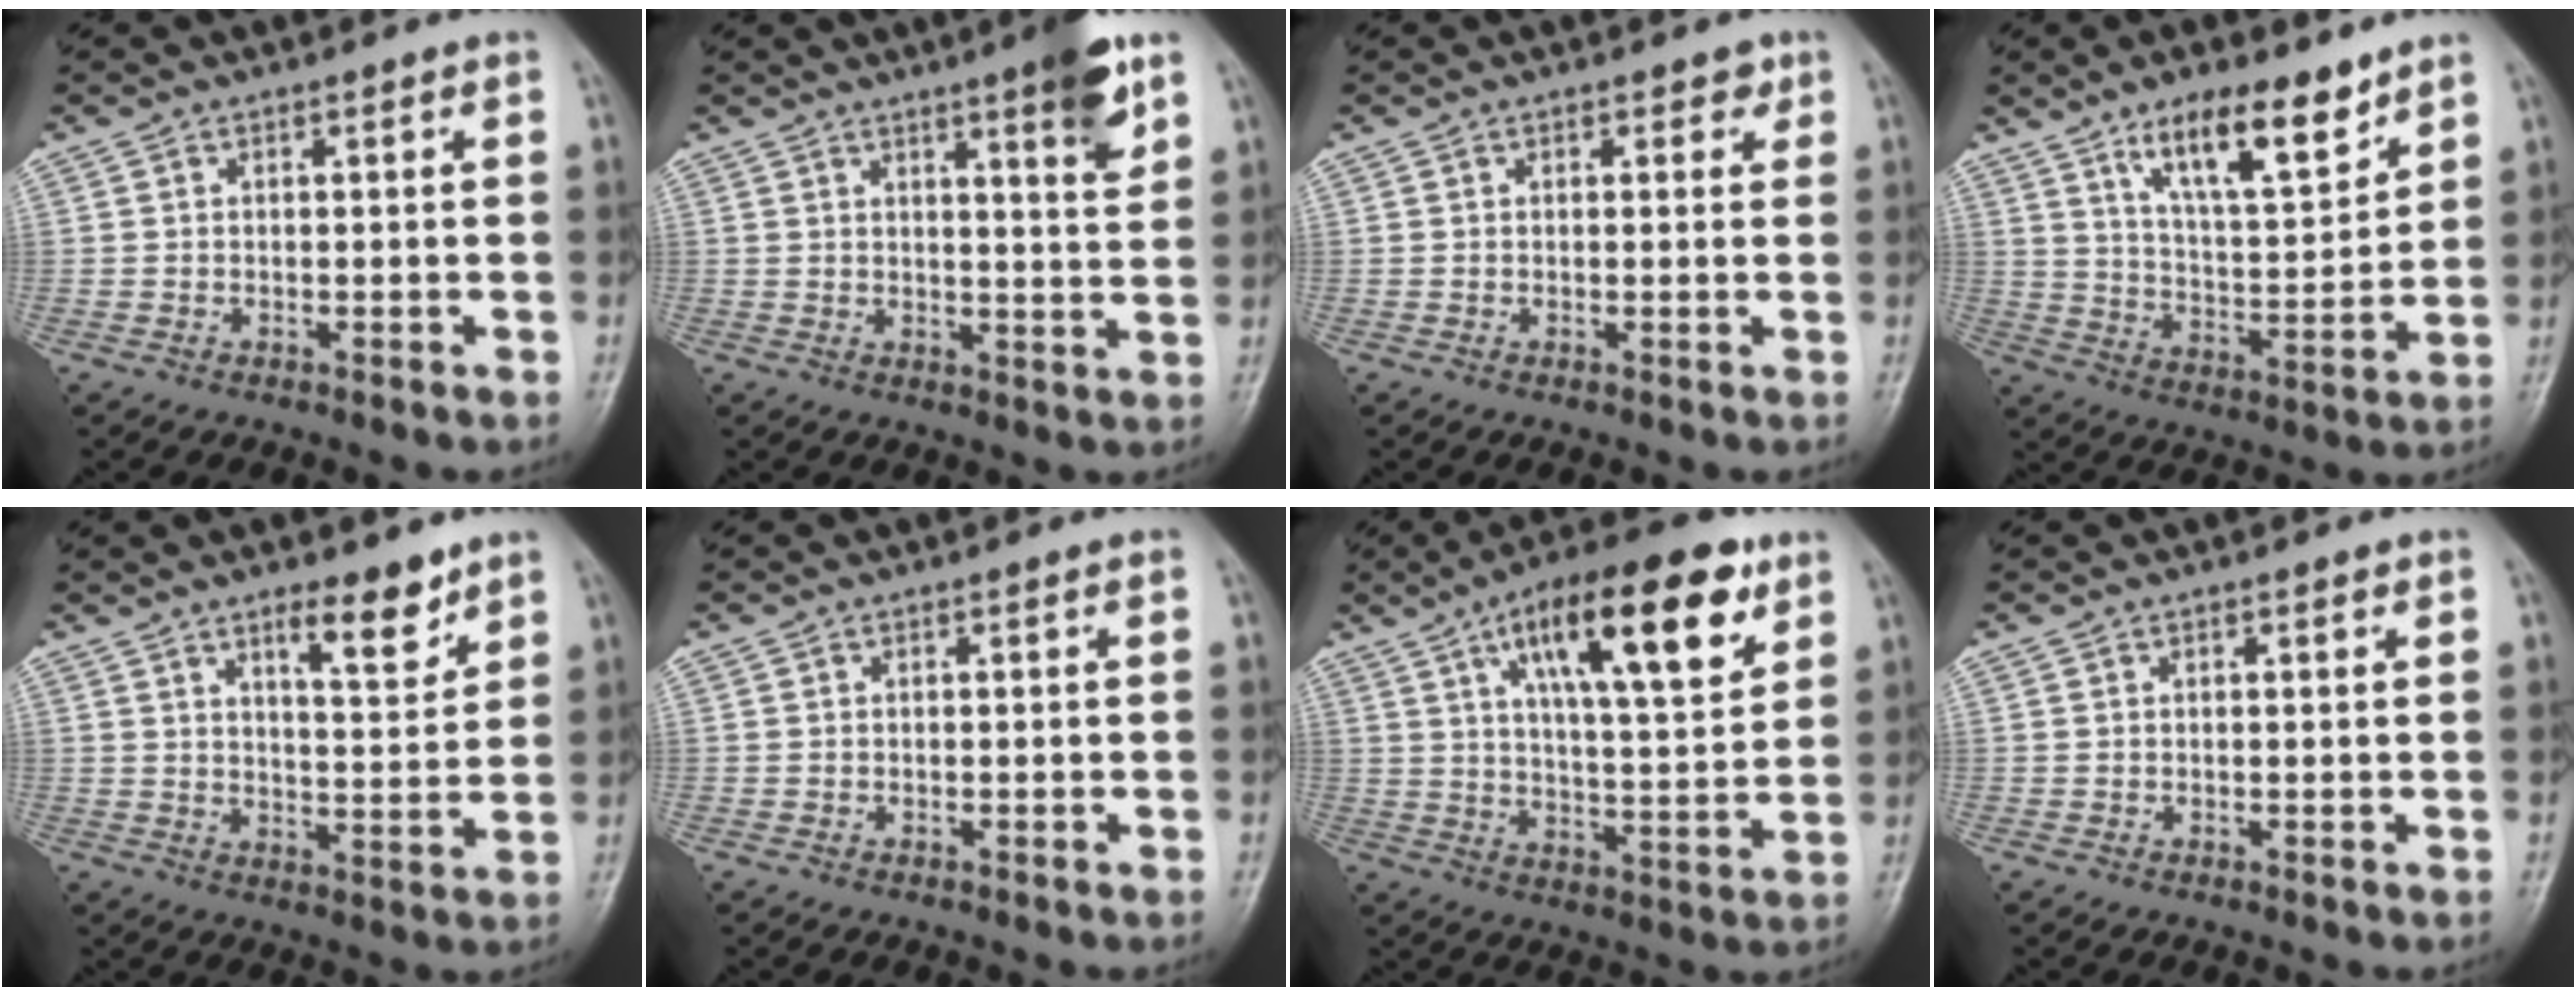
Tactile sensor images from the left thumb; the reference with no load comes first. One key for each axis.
{"total": 8.0, "fx": 4.7, "fy": 1.2, "fz": 6.4, "tx": -0.081, "ty": -0.026, "tz": 0.062}
{"total": 1.8, "fx": 1.0, "fy": 1.1, "fz": 1.1, "tx": 0.001, "ty": -0.002, "tz": 0.010}
{"total": 13.6, "fx": 8.9, "fy": 4.4, "fz": 9.2, "tx": -0.129, "ty": -0.056, "tz": 0.158}
{"total": 8.2, "fx": 5.6, "fy": 2.5, "fz": 5.5, "tx": -0.065, "ty": -0.041, "tz": 0.088}
{"total": 0.0}
{"total": 19.9, "fx": 9.7, "fy": 6.7, "fz": 16.1, "tx": -0.221, "ty": -0.026, "tz": 0.153}
{"total": 0.9, "fx": 0.5, "fy": 0.3, "fz": 0.6, "tx": -0.007, "ty": 0.000, "tz": 0.006}